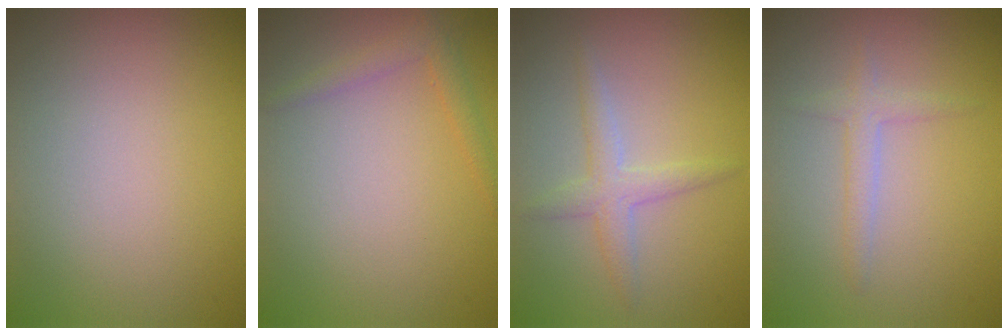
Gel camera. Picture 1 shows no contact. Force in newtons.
{"total": 1.6, "press": 1.6, "slide": 0.1}
{"total": 2.3, "press": 2.3, "slide": 0.1}
{"total": 1.6, "press": 1.6, "slide": 0.1}